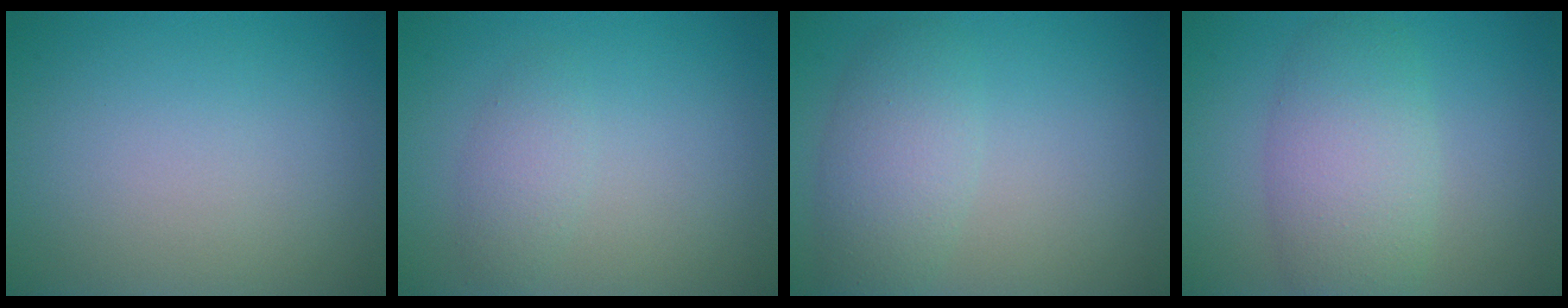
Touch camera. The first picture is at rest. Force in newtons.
{"total": 1.8, "press": 1.8, "slide": 0.1}
{"total": 3.8, "press": 3.8, "slide": 0.3}
{"total": 5.4, "press": 5.4, "slide": 0.3}